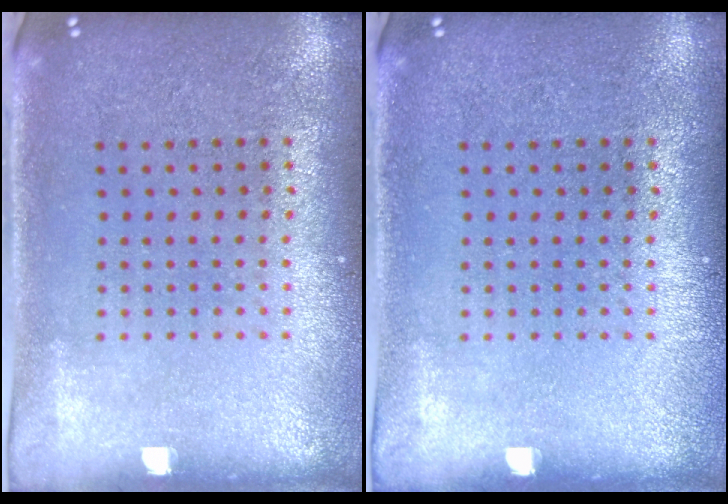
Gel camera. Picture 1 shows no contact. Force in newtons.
{"total": 0.0}